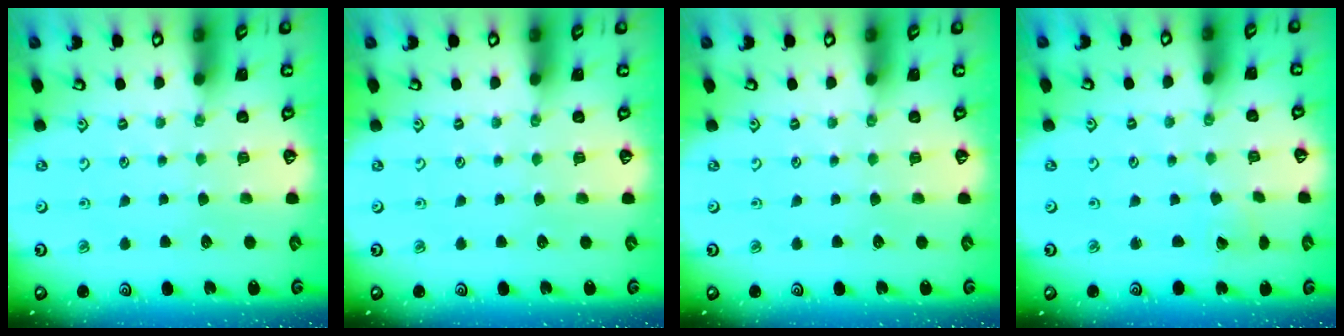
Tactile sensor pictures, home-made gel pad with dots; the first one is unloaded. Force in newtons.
{"total": 0.0}
{"total": 0.0}
{"total": 1.6, "press": 1.6, "slide": 0.1}